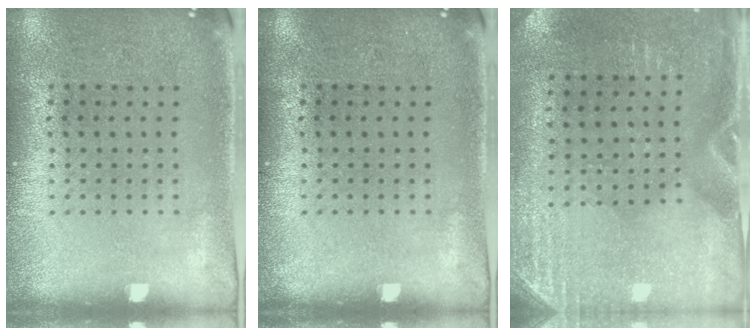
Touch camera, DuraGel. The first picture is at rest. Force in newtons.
{"total": 0.0}
{"total": 2.9, "press": 2.5, "slide": 1.3}